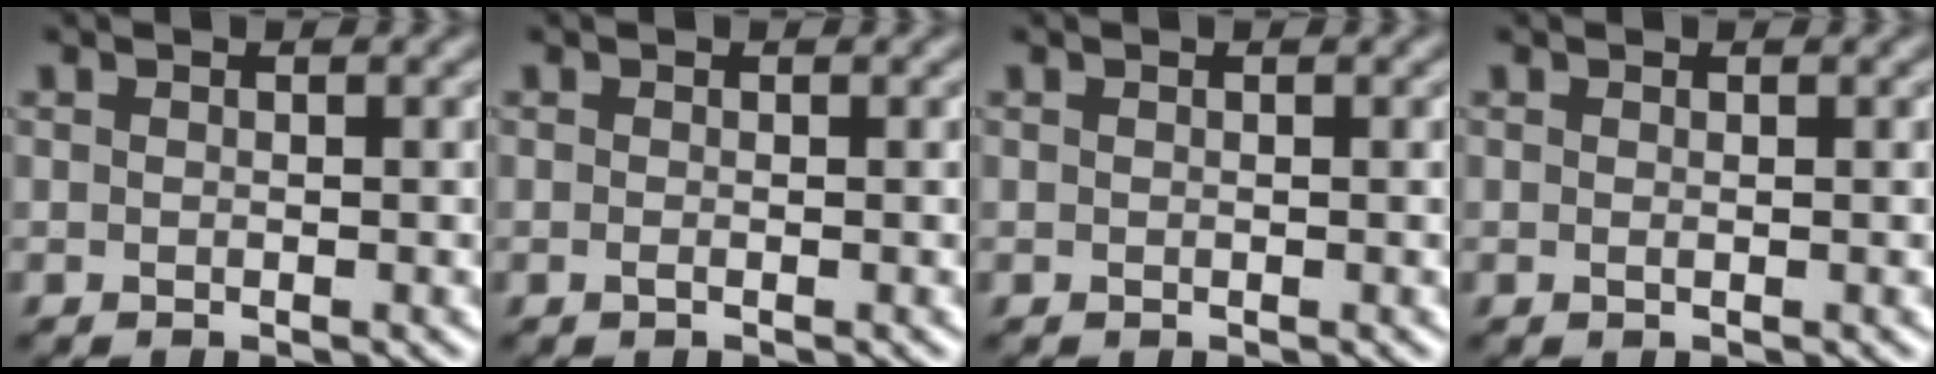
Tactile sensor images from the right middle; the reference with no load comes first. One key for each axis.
{"total": 0.6, "fx": -0.2, "fy": 0.2, "fz": 0.5, "tx": -0.010, "ty": -0.004, "tz": -0.005}
{"total": 0.0}
{"total": 0.0}